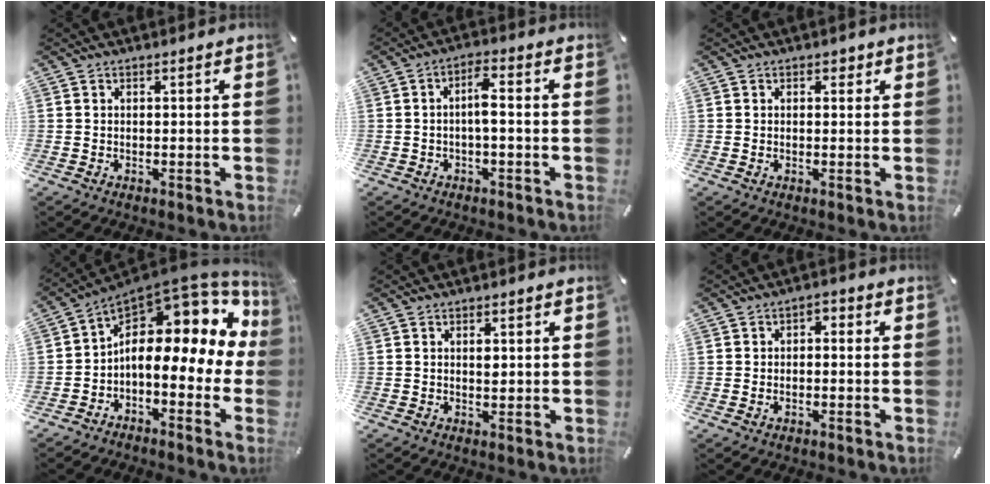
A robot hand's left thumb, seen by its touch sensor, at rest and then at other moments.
{"total": 4.5, "force": [-0.6, 1.4, 4.2], "torque": [-0.077, 0.013, -0.012]}
{"total": 1.3, "force": [0.6, 1.0, 0.5], "torque": [0.005, -0.001, 0.005]}
{"total": 14.2, "force": [3.5, 7.1, 11.8], "torque": [-0.184, -0.056, 0.050]}
{"total": 1.5, "force": [0.3, 0.9, 1.2], "torque": [-0.009, -0.004, 0.002]}
{"total": 2.6, "force": [-1.3, 1.6, 1.6], "torque": [-0.021, 0.007, -0.027]}